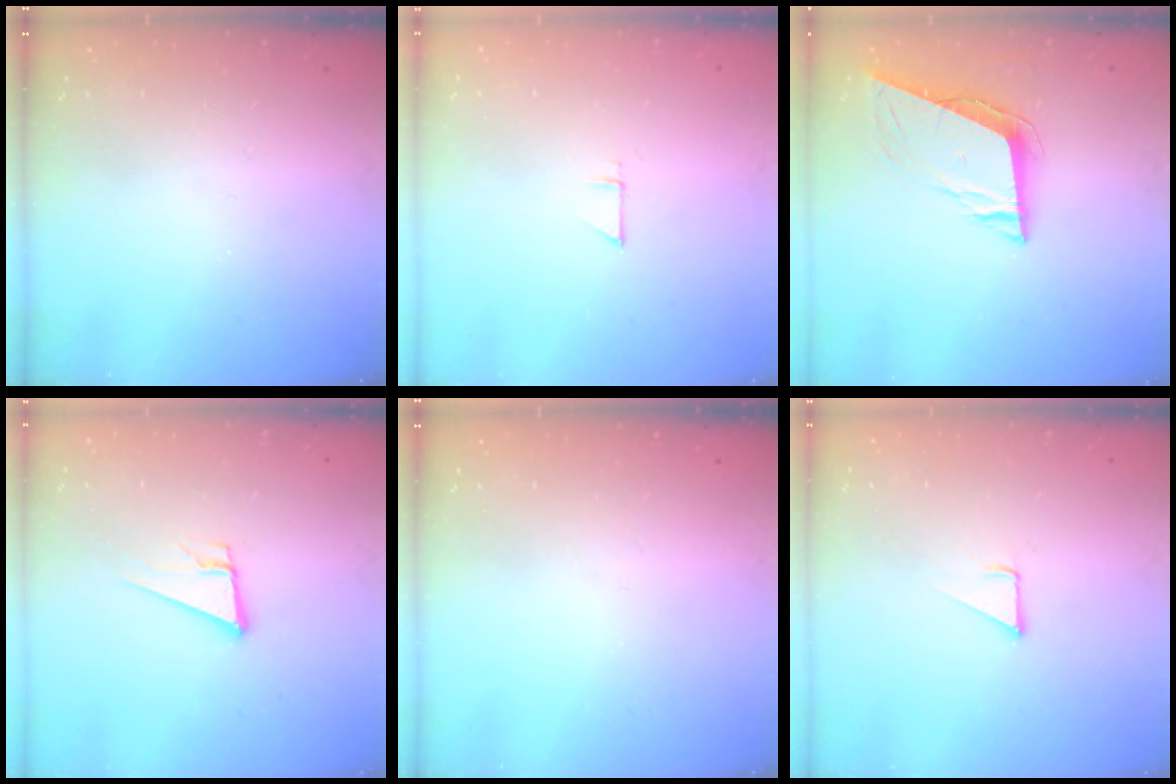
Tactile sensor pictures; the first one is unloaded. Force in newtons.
{"total": 3.5, "press": 3.4, "slide": 0.4}
{"total": 9.1, "press": 8.5, "slide": 3.1}
{"total": 9.0, "press": 8.3, "slide": 3.3}
{"total": 0.0}
{"total": 3.2, "press": 3.2, "slide": 0.1}